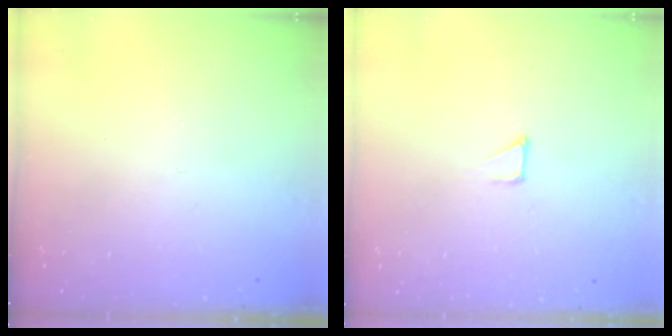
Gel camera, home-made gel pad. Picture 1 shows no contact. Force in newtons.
{"total": 1.2, "press": 1.2, "slide": 0.0}